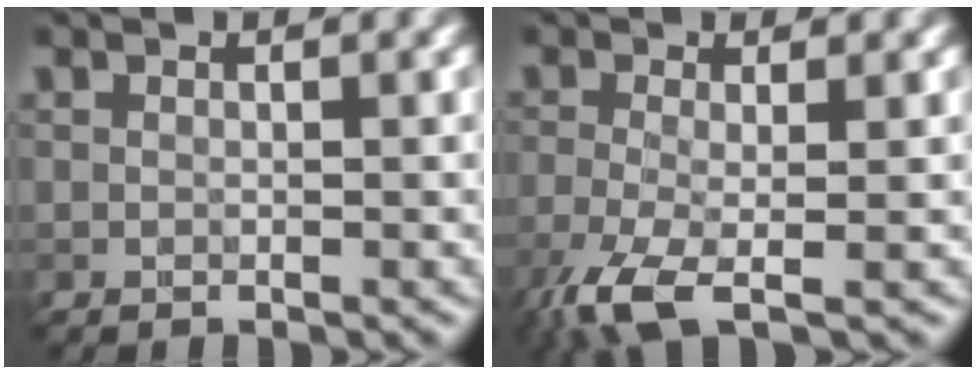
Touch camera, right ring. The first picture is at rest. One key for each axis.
{"total": 5.2, "fx": -2.7, "fy": 1.6, "fz": 4.2, "tx": -0.096, "ty": -0.015, "tz": -0.061}